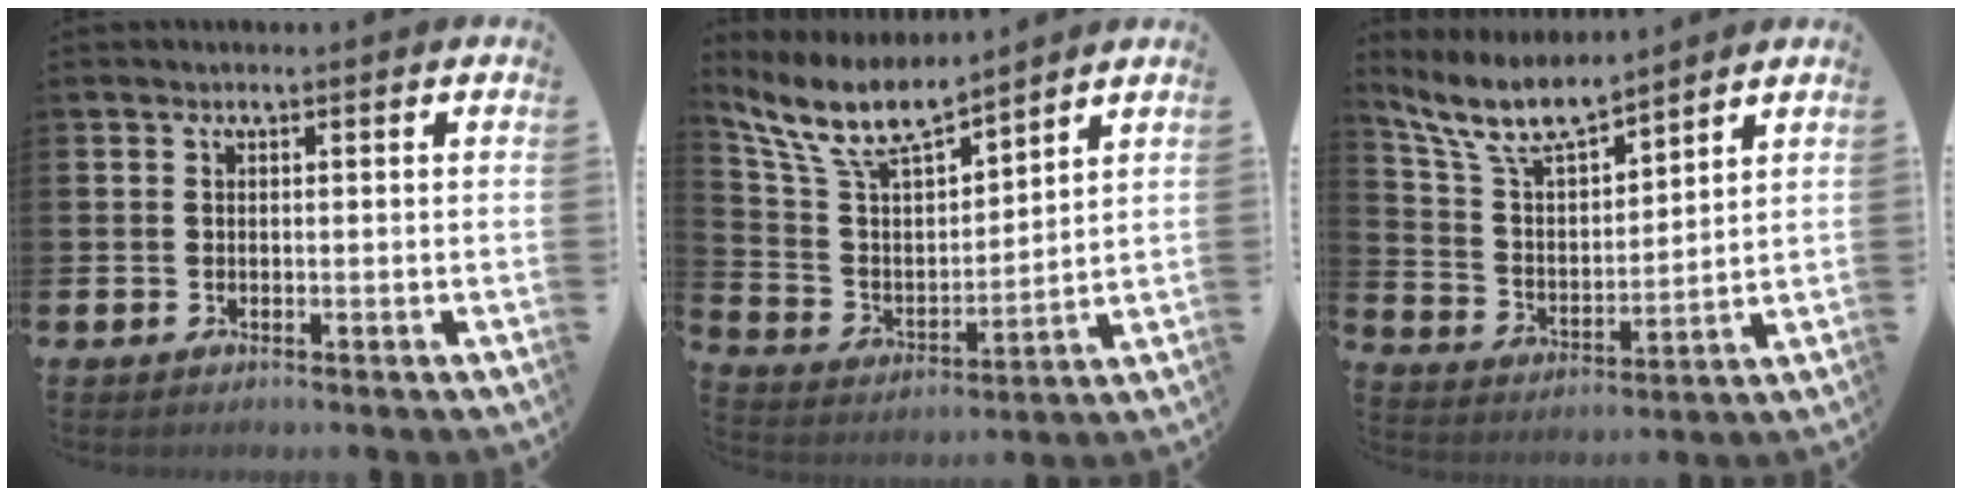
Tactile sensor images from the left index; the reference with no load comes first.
{"total": 9.7, "force": [8.4, 2.4, 4.2], "torque": [-0.121, -0.047, 0.148]}
{"total": 9.0, "force": [7.9, 2.1, 3.8], "torque": [-0.107, -0.037, 0.142]}